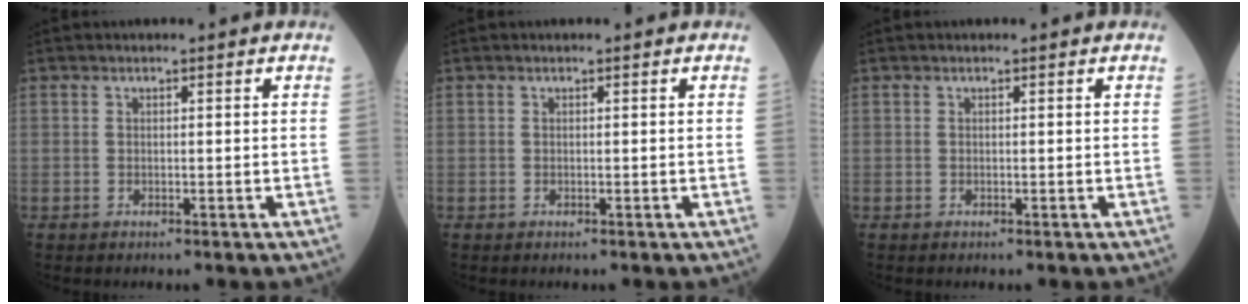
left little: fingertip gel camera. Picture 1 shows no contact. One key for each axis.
{"total": 0.0}
{"total": 0.0}